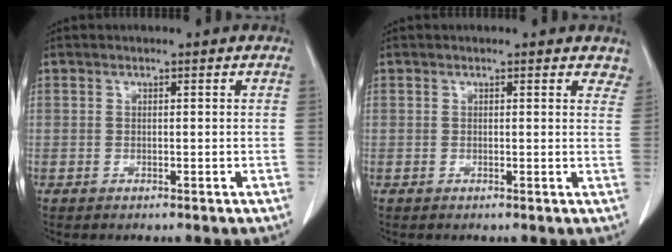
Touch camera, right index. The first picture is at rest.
{"total": 4.2, "force": [3.8, 1.5, 0.9], "torque": [0.011, -0.009, 0.019]}